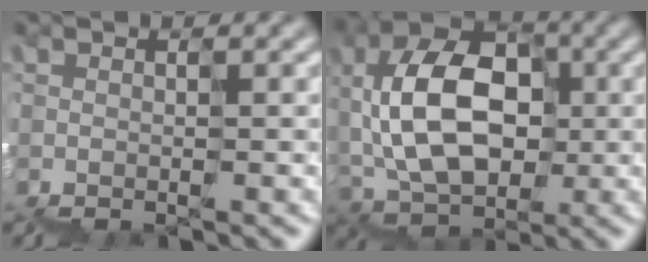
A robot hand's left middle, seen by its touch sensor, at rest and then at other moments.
{"total": 7.8, "force": [1.1, 5.4, 5.5], "torque": [-0.118, 0.037, 0.017]}